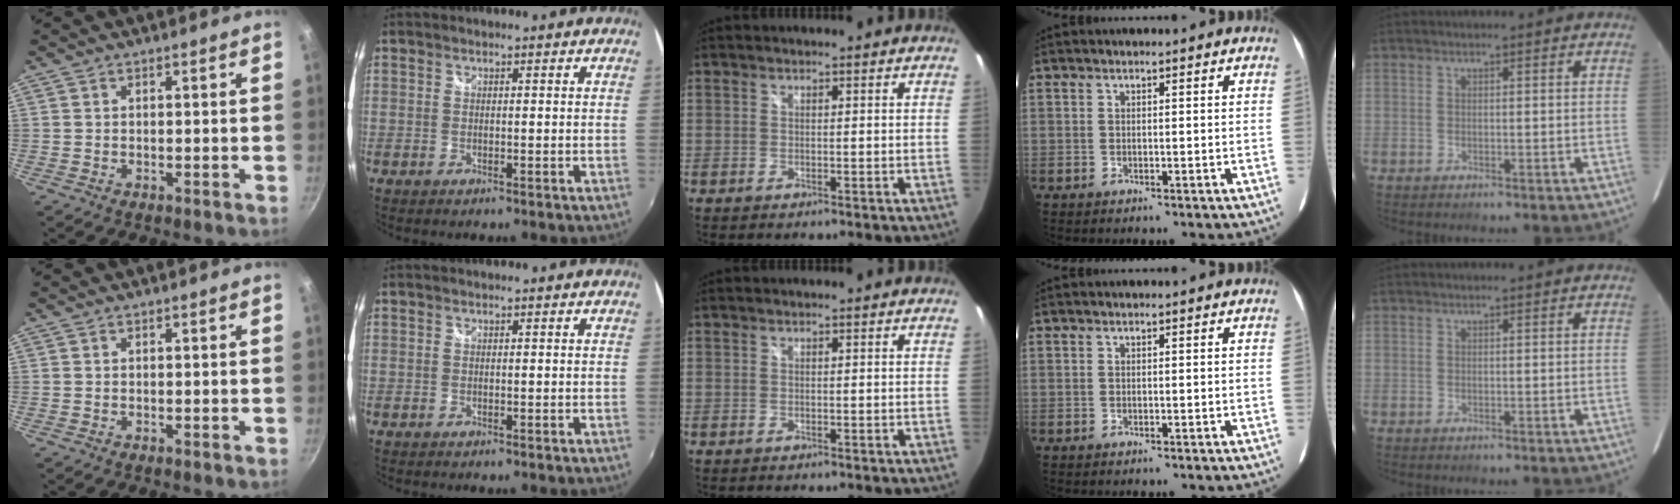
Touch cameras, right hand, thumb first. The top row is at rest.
{}